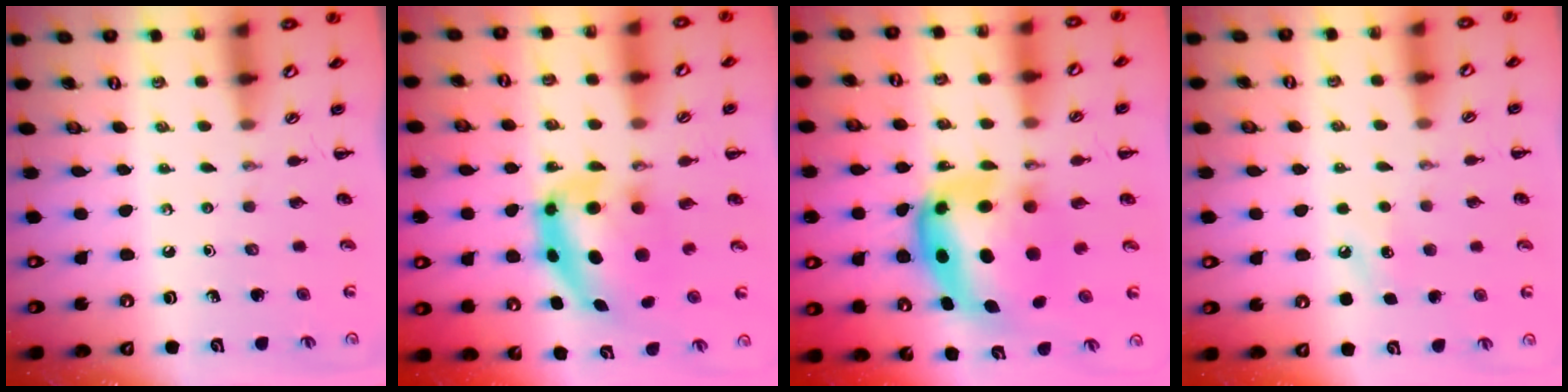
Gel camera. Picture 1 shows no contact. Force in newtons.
{"total": 7.9, "press": 7.7, "slide": 1.7}
{"total": 10.2, "press": 9.8, "slide": 2.8}
{"total": 6.3, "press": 6.0, "slide": 1.6}